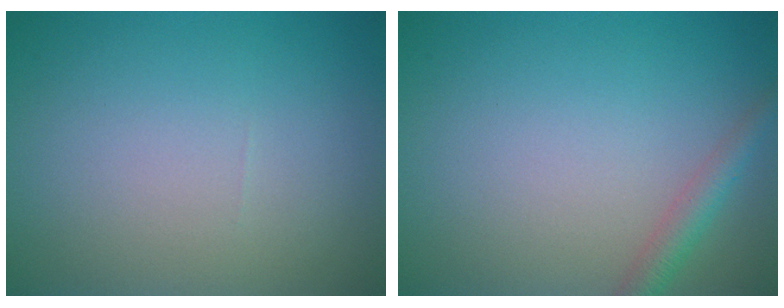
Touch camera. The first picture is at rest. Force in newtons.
{"total": 2.1, "press": 2.1, "slide": 0.1}